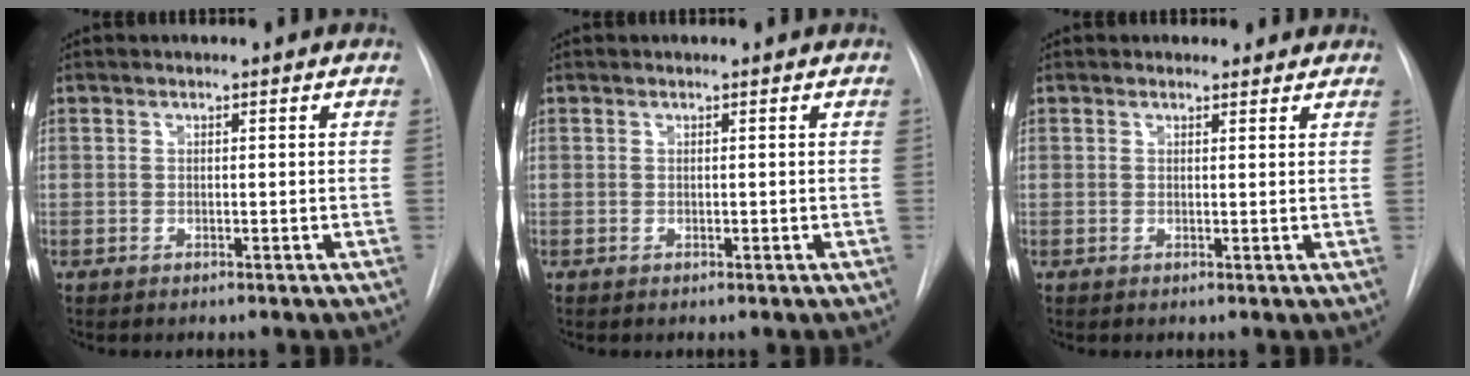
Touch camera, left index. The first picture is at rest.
{"total": 0.0}
{"total": 2.2, "force": [1.9, 1.0, 0.0], "torque": [0.003, 0.002, 0.013]}